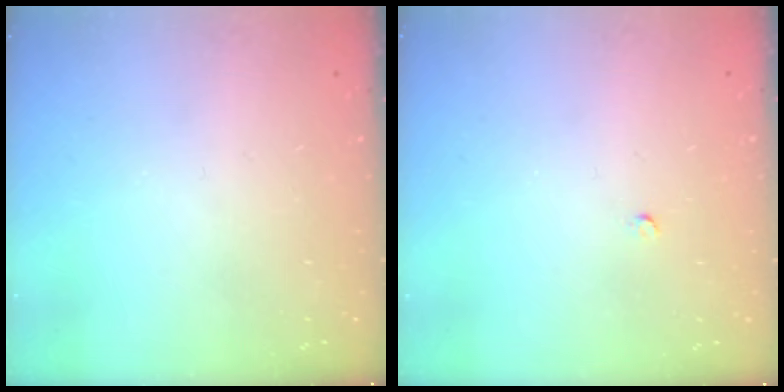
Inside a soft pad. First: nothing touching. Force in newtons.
{"total": 2.0, "press": 2.0, "slide": 0.3}